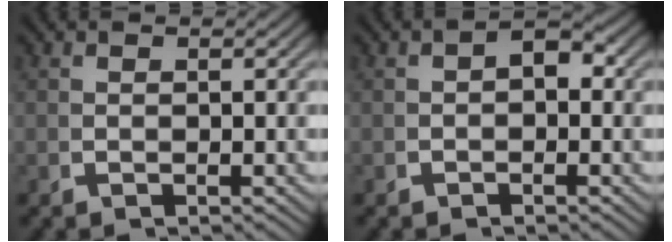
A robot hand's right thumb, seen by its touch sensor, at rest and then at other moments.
{"total": 1.7, "force": [-0.2, 1.0, 1.3], "torque": [-0.018, -0.002, -0.002]}